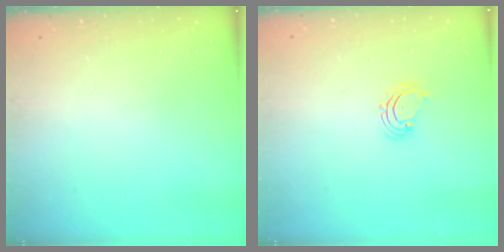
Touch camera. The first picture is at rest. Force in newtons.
{"total": 2.5, "press": 2.4, "slide": 0.4}